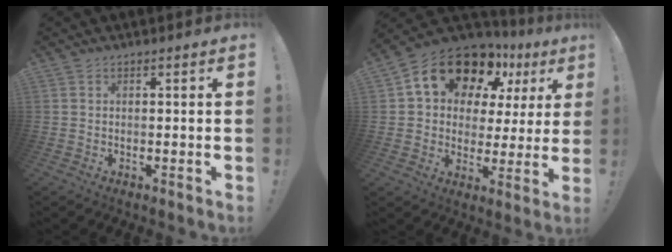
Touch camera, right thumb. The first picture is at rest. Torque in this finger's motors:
{"motor_torque": [1.45, 3.56, 0.14, 0.26, 0.08]}